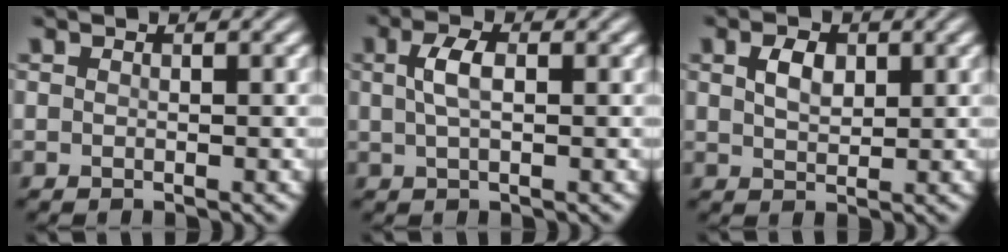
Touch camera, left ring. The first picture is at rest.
{"total": 2.5, "force": [0.5, 1.0, 2.2], "torque": [-0.047, 0.006, 0.007]}
{"total": 2.4, "force": [0.9, 1.5, 1.7], "torque": [-0.036, 0.002, 0.018]}